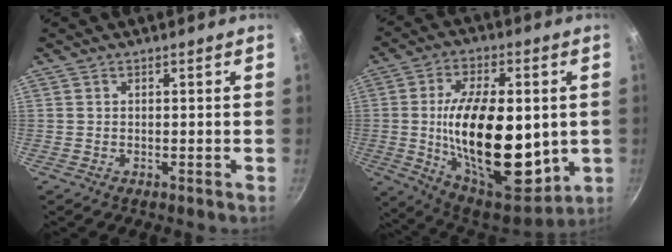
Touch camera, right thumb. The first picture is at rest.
{"total": 26.2, "force": [-0.7, 13.5, 22.5], "torque": [-0.352, -0.015, -0.001]}